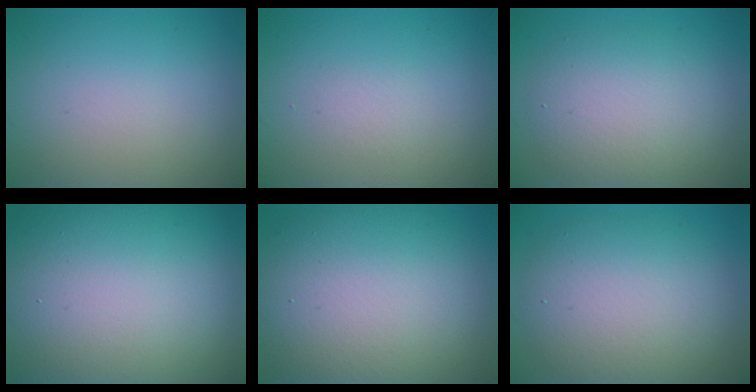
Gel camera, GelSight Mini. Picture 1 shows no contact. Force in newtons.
{"total": 1.0, "press": 1.0, "slide": 0.1}
{"total": 4.8, "press": 4.7, "slide": 0.3}
{"total": 21.1, "press": 21.0, "slide": 1.3}
{"total": 13.5, "press": 13.4, "slide": 1.2}
{"total": 7.3, "press": 7.3, "slide": 0.7}